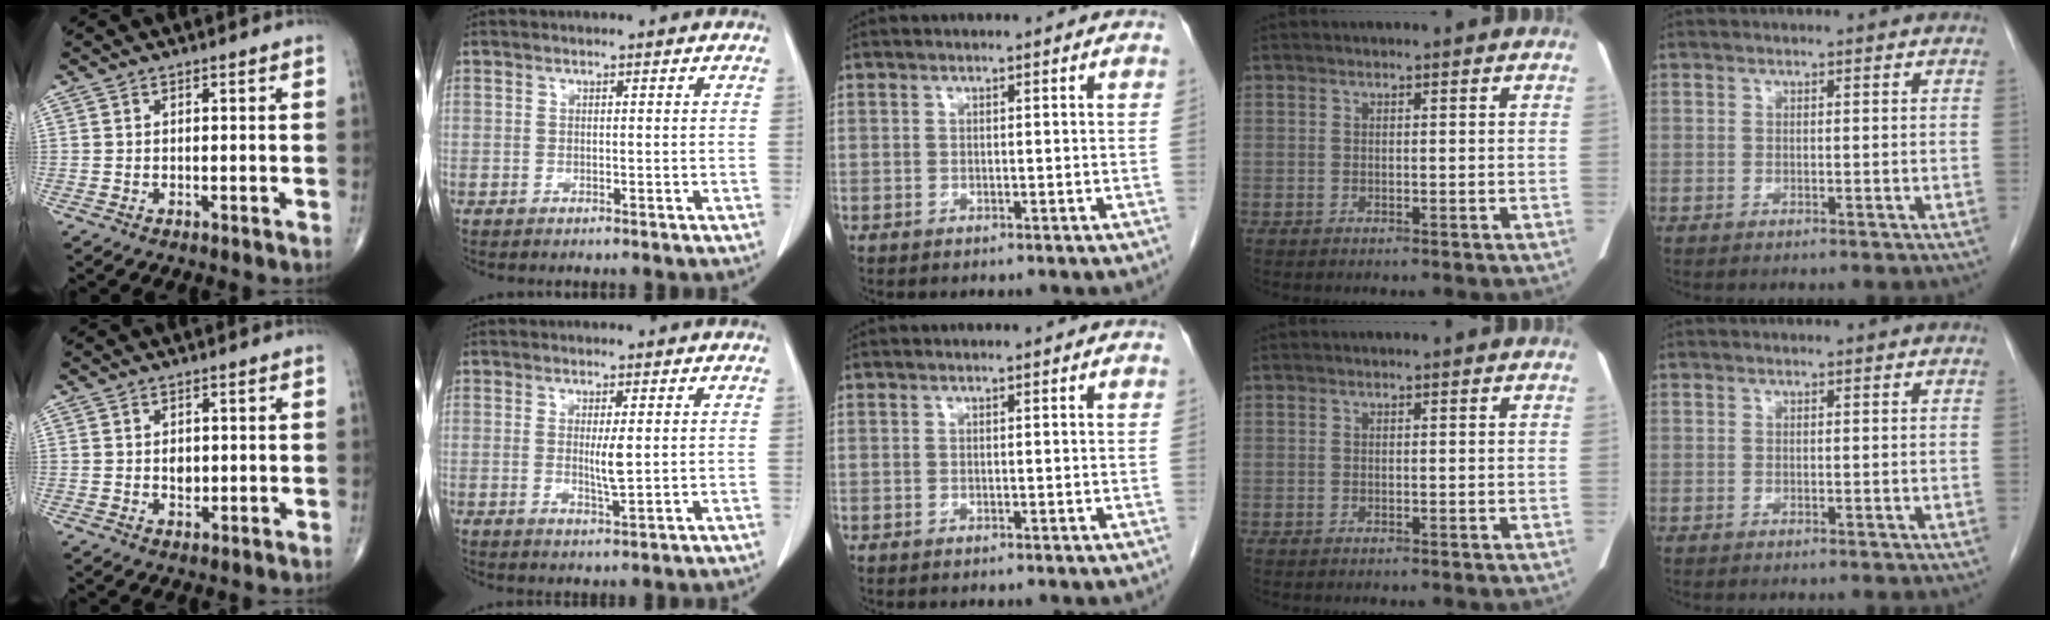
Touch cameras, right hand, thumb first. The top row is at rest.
{"thumb": {"total": 2.3, "force": [0.2, 1.7, 1.6], "torque": [-0.016, -0.002, 0.006]}, "index": {"total": 3.0, "force": [0.4, 0.3, 3.0], "torque": [-0.052, -0.006, 0.012]}}